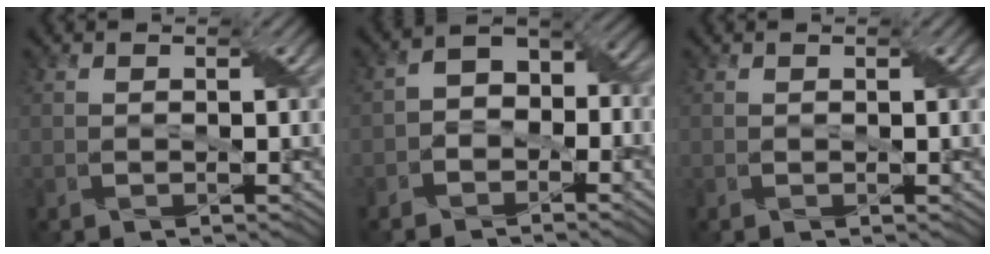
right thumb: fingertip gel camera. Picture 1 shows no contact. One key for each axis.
{"total": 4.6, "fx": -1.9, "fy": 3.4, "fz": 2.5, "tx": -0.039, "ty": 0.006, "tz": -0.048}
{"total": 0.5, "fx": 0.2, "fy": 0.2, "fz": 0.4, "tx": -0.007, "ty": 0.001, "tz": 0.004}